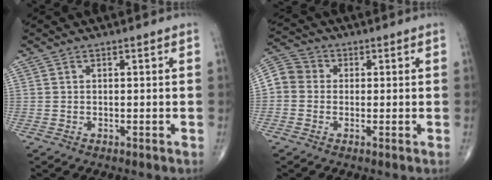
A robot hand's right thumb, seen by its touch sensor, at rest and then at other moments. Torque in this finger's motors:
{"motor_torque": [0.00, 0.03, 0.09, 0.00, 0.07]}